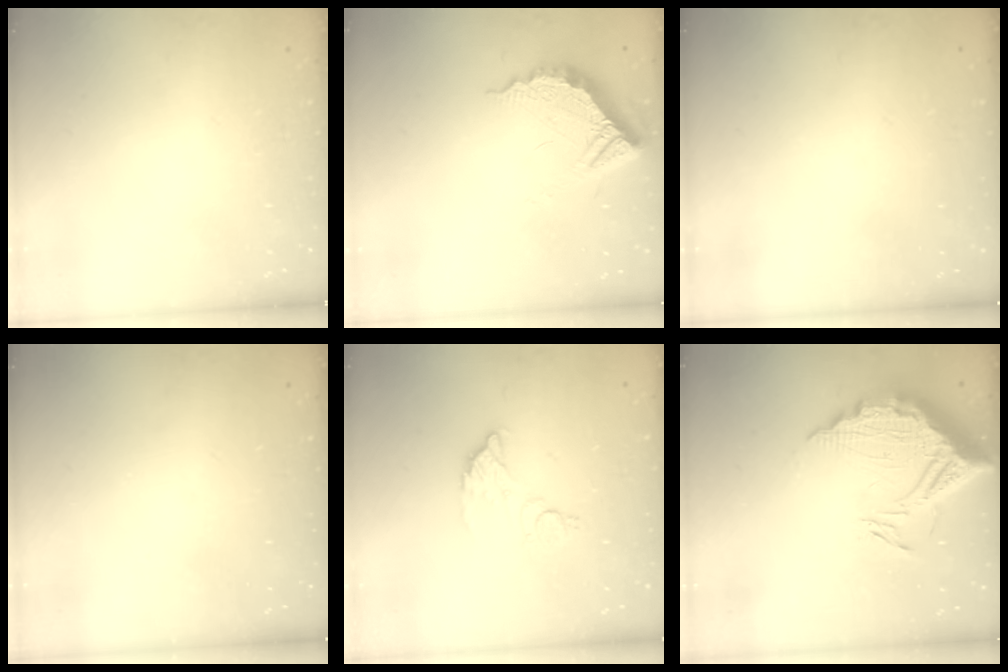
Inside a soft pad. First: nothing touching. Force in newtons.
{"total": 11.4, "press": 11.3, "slide": 0.9}
{"total": 3.0, "press": 3.0, "slide": 0.1}
{"total": 2.9, "press": 2.8, "slide": 0.9}
{"total": 8.3, "press": 8.3, "slide": 0.6}
{"total": 18.3, "press": 18.2, "slide": 1.8}